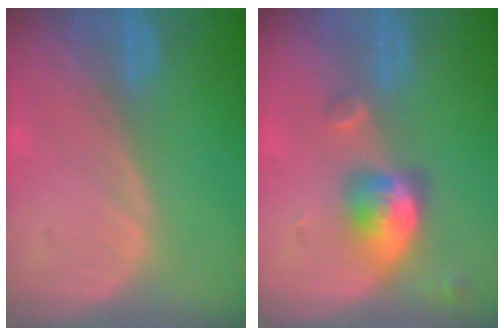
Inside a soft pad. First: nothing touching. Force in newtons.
{"total": 5.1, "press": 4.7, "slide": 2.1}